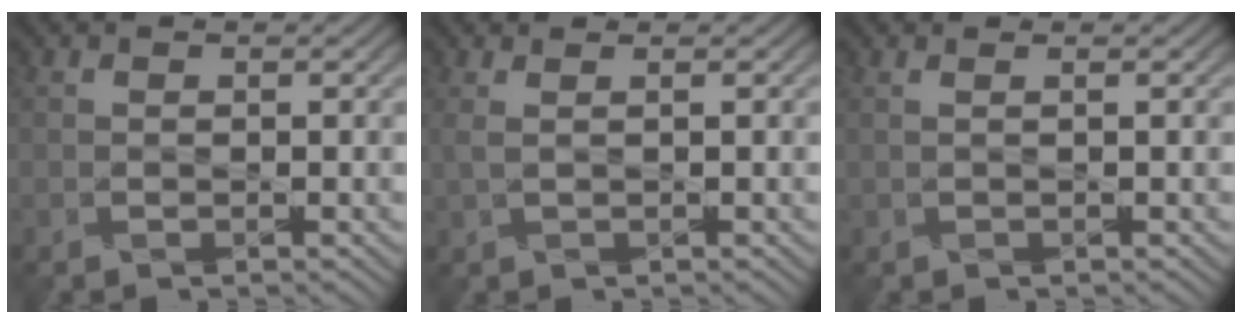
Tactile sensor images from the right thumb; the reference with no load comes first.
{"total": 1.3, "force": [0.8, 0.0, 1.0], "torque": [-0.030, 0.005, 0.015]}
{"total": 0.7, "force": [0.5, -0.2, 0.5], "torque": [-0.008, -0.002, 0.001]}